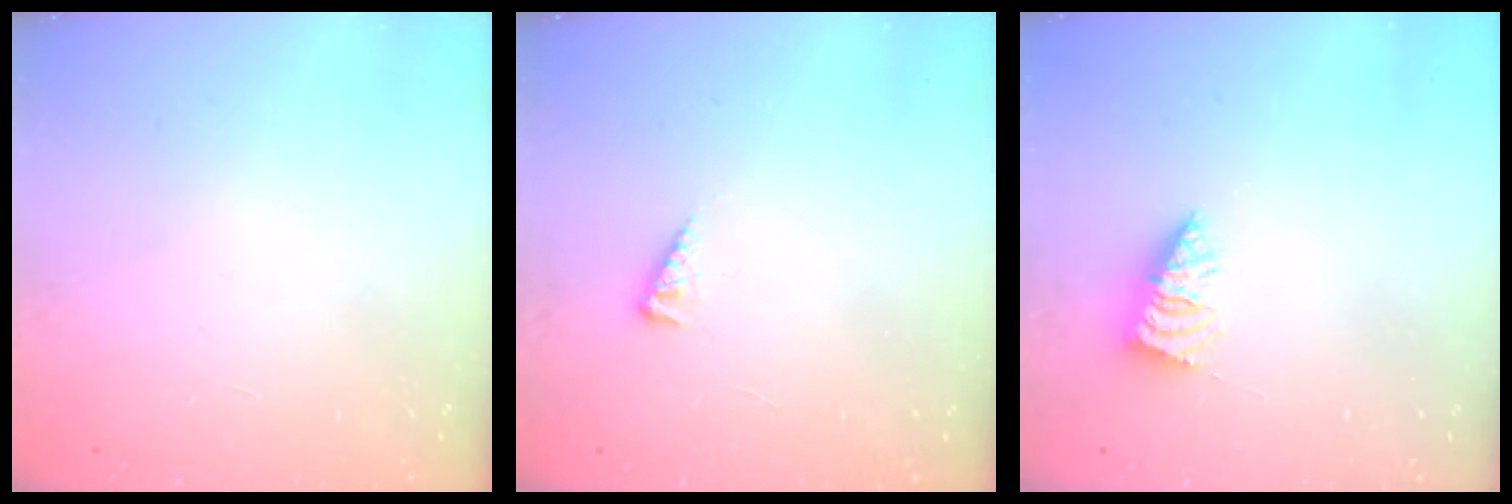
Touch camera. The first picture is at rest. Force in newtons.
{"total": 3.2, "press": 3.1, "slide": 0.4}
{"total": 1.9, "press": 1.9, "slide": 0.2}